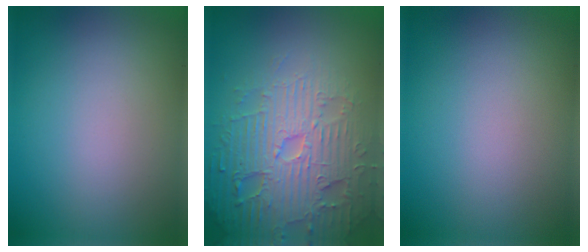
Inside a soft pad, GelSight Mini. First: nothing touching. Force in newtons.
{"total": 6.0, "press": 5.9, "slide": 1.5}
{"total": 0.0}